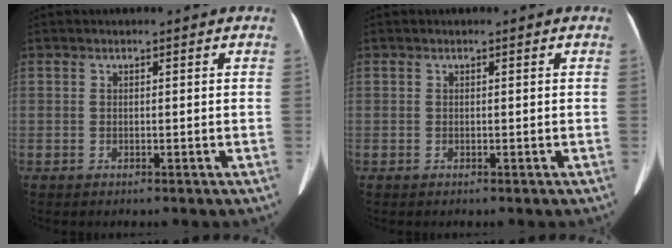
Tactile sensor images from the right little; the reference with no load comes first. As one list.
[{"total": 0.0}]